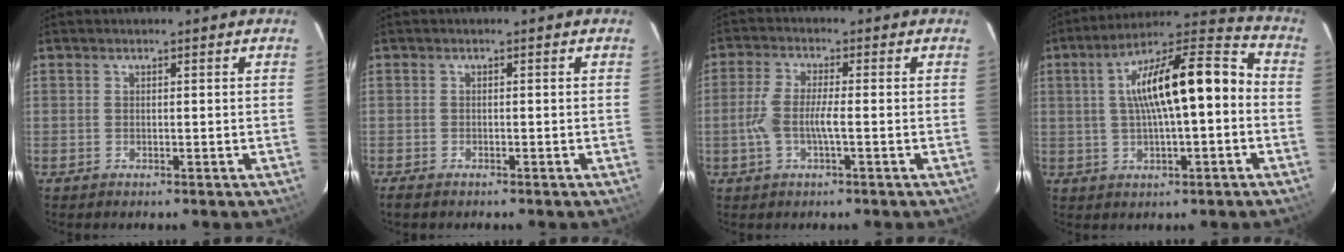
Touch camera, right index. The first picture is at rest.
{"total": 2.1, "force": [-1.7, 0.7, 1.0], "torque": [-0.028, -0.005, -0.032]}
{"total": 5.8, "force": [-1.4, 1.1, 5.5], "torque": [-0.121, 0.002, -0.027]}
{"total": 17.2, "force": [0.2, 4.9, 16.5], "torque": [-0.262, 0.036, 0.004]}